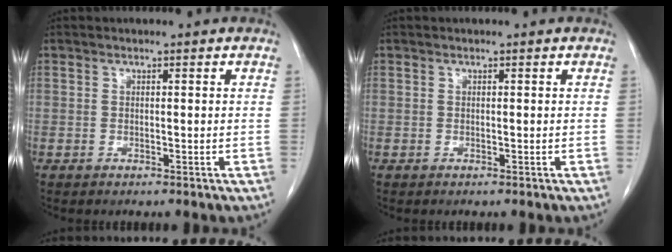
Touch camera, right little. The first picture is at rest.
{"total": 0.0}